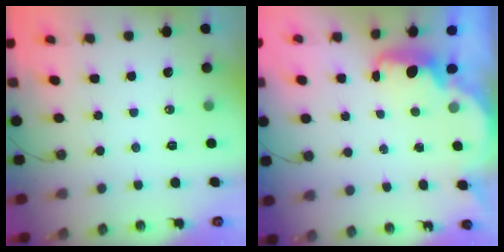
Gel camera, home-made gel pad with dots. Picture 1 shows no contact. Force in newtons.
{"total": 2.2, "press": 2.1, "slide": 0.6}